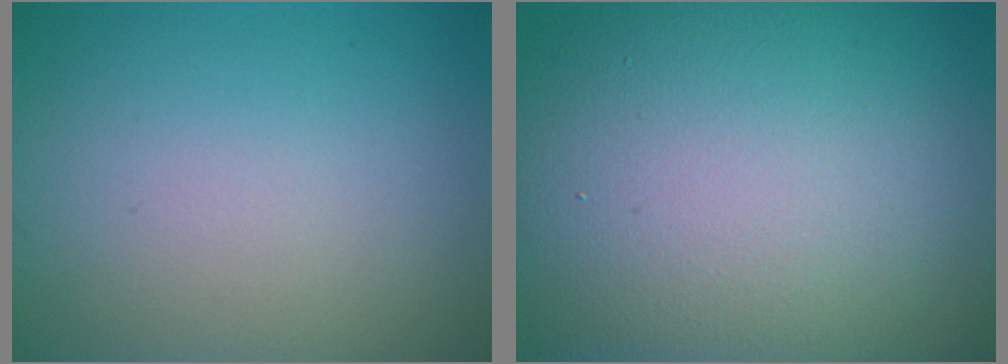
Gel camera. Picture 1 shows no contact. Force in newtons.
{"total": 18.0, "press": 18.0, "slide": 1.1}